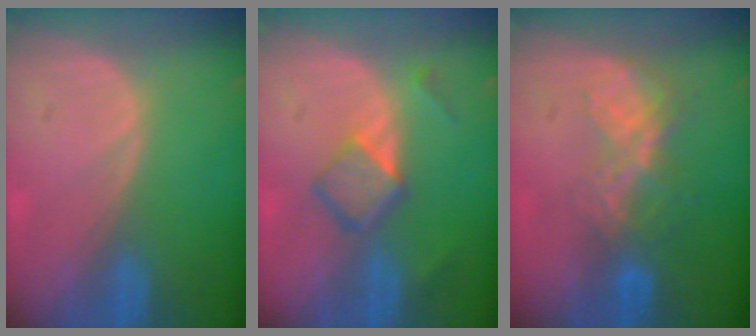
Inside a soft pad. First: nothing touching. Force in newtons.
{"total": 5.0, "press": 4.6, "slide": 1.9}
{"total": 6.5, "press": 5.7, "slide": 3.2}